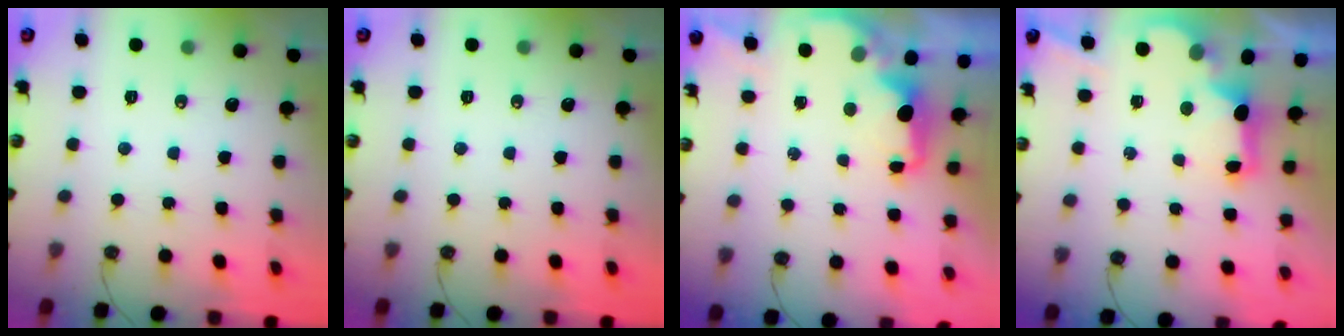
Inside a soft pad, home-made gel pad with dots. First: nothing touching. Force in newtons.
{"total": 0.0}
{"total": 2.0, "press": 1.9, "slide": 0.8}
{"total": 2.8, "press": 2.7, "slide": 0.9}